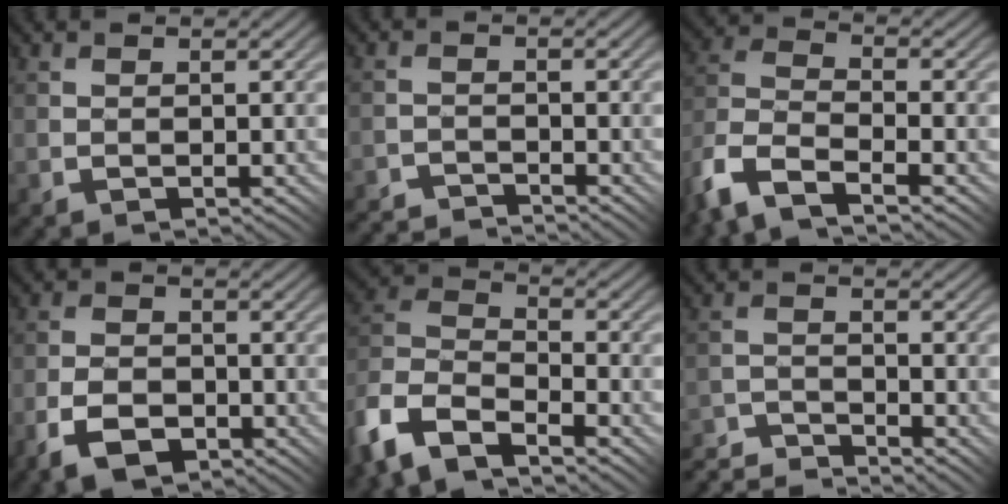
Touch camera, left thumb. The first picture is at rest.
{"total": 4.4, "force": [-4.4, 0.3, 0.0], "torque": [0.004, 0.005, -0.081]}
{"total": 9.5, "force": [-6.8, 3.4, 5.7], "torque": [-0.128, -0.010, -0.146]}
{"total": 5.6, "force": [-3.0, 3.3, 3.4], "torque": [-0.069, -0.001, -0.062]}
{"total": 12.1, "force": [-8.4, 5.6, 6.8], "torque": [-0.162, -0.022, -0.168]}
{"total": 6.3, "force": [-6.2, 0.8, 1.0], "torque": [-0.018, 0.000, -0.113]}